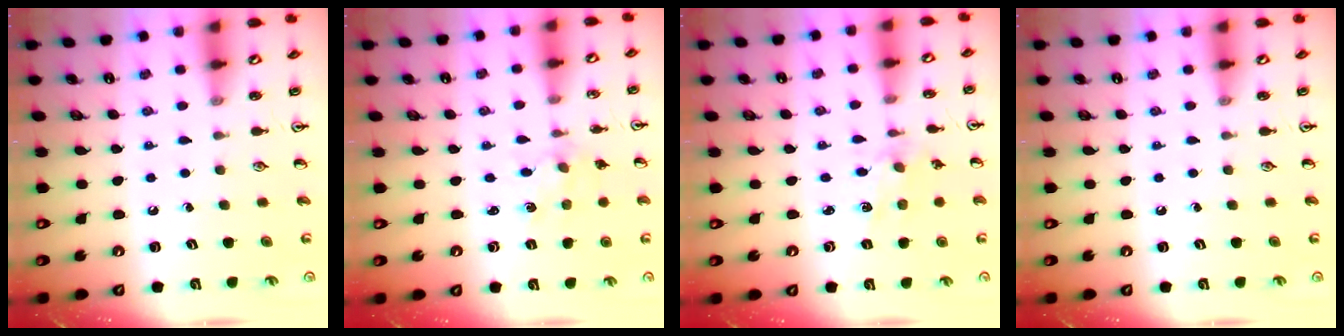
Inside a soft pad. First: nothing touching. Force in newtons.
{"total": 3.0, "press": 3.0, "slide": 0.3}
{"total": 2.0, "press": 2.0, "slide": 0.3}
{"total": 0.0}